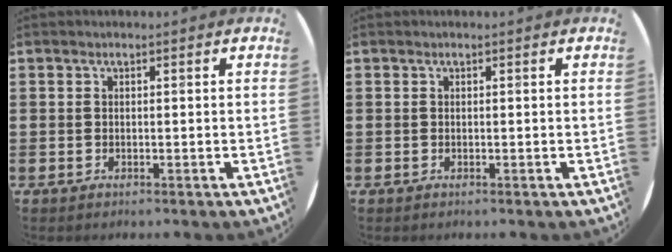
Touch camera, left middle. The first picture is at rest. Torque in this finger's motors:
{"motor_torque": [0.17, -0.13, 0.02, 0.01]}